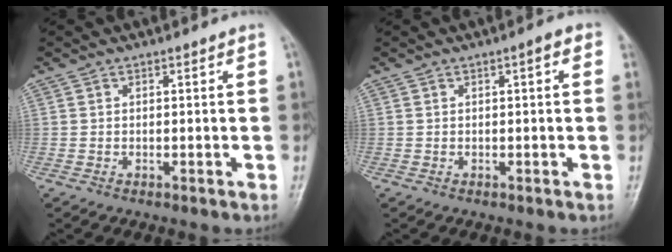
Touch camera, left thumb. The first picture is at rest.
{"total": 1.8, "force": [0.4, 0.6, 1.6], "torque": [-0.015, 0.005, 0.000]}